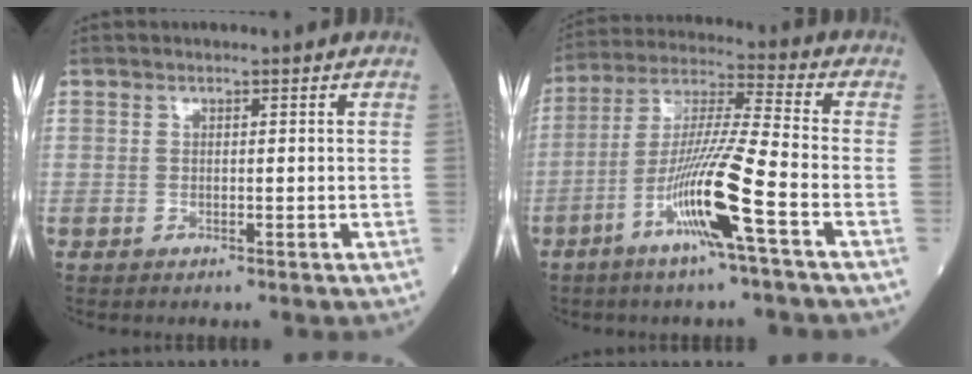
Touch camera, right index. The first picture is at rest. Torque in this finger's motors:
{"motor_torque": [1.29, -0.84, 0.39, 0.21]}